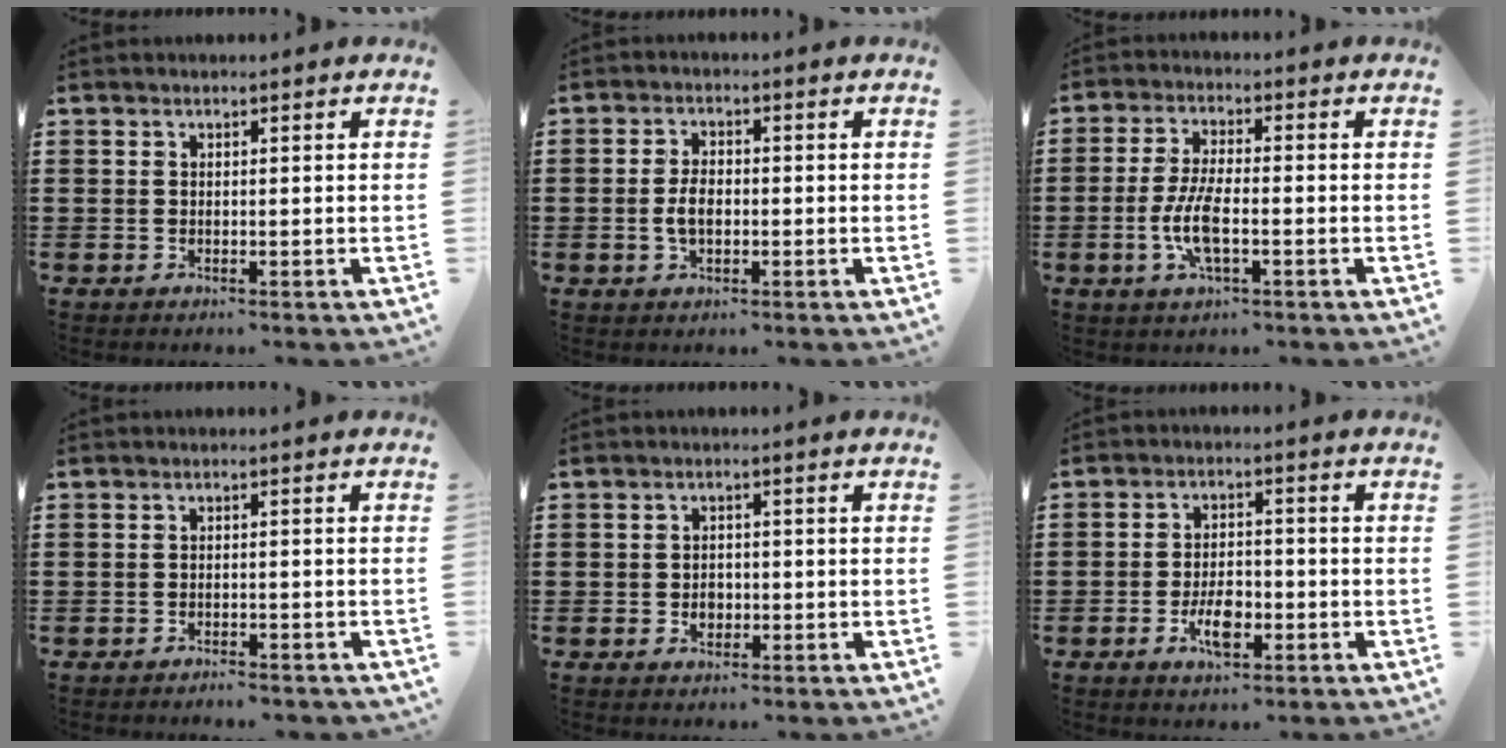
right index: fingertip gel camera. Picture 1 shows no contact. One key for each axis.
{"total": 3.4, "fx": -0.5, "fy": 1.9, "fz": 2.8, "tx": -0.068, "ty": -0.002, "tz": -0.013}
{"total": 6.7, "fx": -1.8, "fy": 2.0, "fz": 6.1, "tx": -0.137, "ty": -0.007, "tz": -0.040}
{"total": 1.3, "fx": -1.3, "fy": 0.2, "fz": 0.2, "tx": -0.010, "ty": 0.000, "tz": -0.027}
{"total": 2.1, "fx": -0.4, "fy": 1.7, "fz": 1.2, "tx": -0.025, "ty": 0.005, "tz": -0.010}
{"total": 5.5, "fx": -2.1, "fy": 2.6, "fz": 4.3, "tx": -0.077, "ty": 0.002, "tz": -0.041}